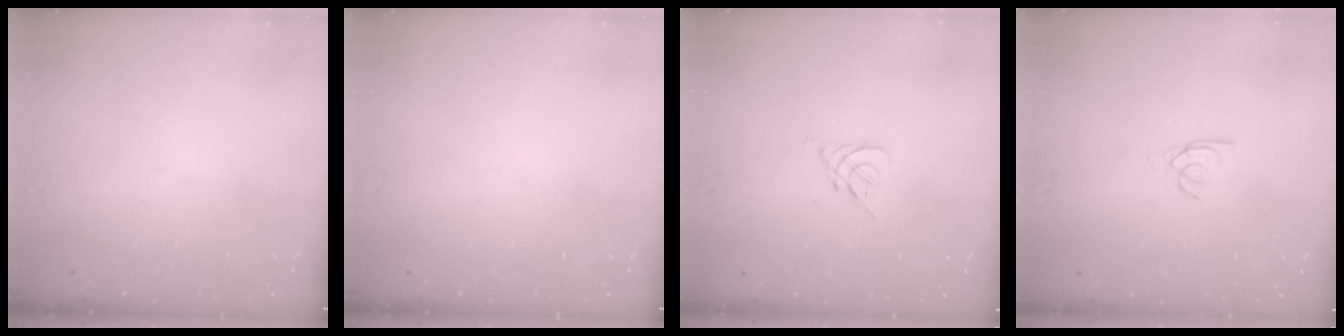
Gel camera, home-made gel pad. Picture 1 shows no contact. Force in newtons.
{"total": 0.0}
{"total": 2.6, "press": 2.5, "slide": 0.7}
{"total": 2.6, "press": 2.6, "slide": 0.2}